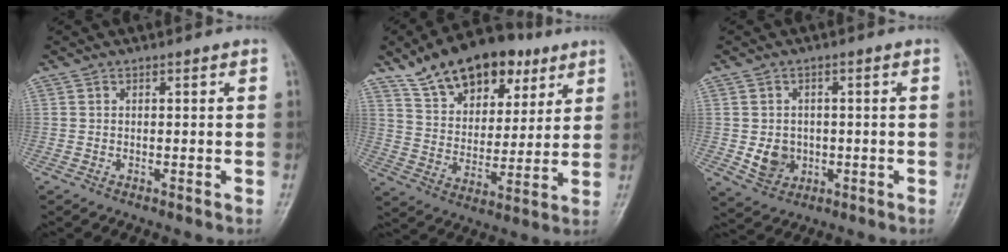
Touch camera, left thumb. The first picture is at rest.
{"total": 18.6, "force": [11.4, 10.7, 10.0], "torque": [-0.123, -0.030, 0.194]}
{"total": 5.3, "force": [-0.7, 4.6, 2.5], "torque": [-0.022, 0.003, -0.003]}